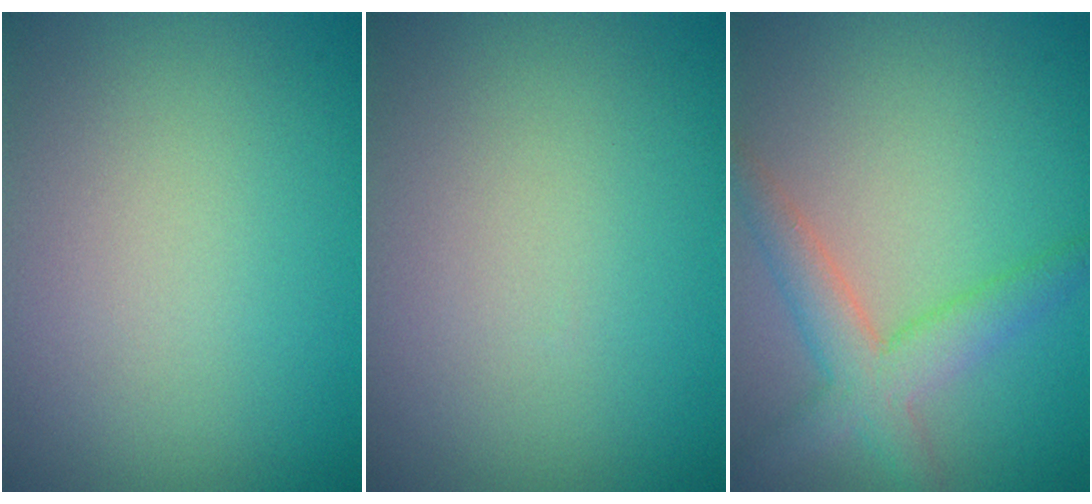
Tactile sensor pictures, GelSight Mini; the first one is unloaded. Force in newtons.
{"total": 0.0}
{"total": 3.8, "press": 3.8, "slide": 0.2}